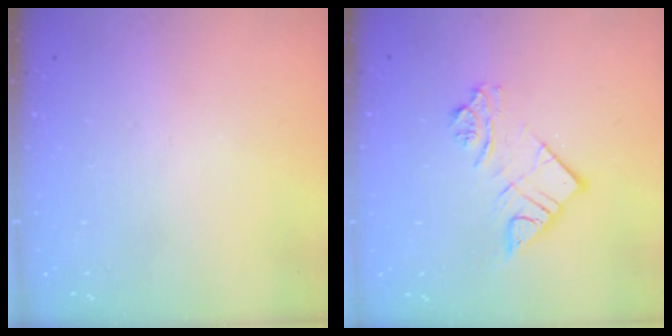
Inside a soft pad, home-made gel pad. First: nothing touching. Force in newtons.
{"total": 11.1, "press": 11.0, "slide": 1.3}